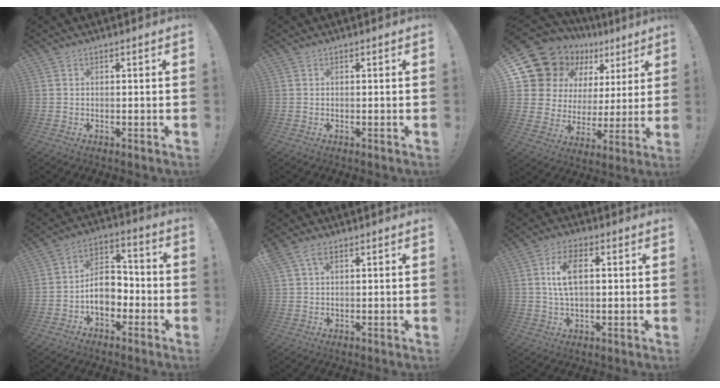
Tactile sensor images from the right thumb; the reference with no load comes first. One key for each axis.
{"total": 0.0}
{"total": 15.5, "fx": 12.0, "fy": 8.5, "fz": 5.1, "tx": -0.093, "ty": -0.094, "tz": 0.238}
{"total": 10.9, "fx": -3.2, "fy": 8.0, "fz": 6.7, "tx": -0.105, "ty": 0.021, "tz": -0.052}
{"total": 4.1, "fx": 2.0, "fy": 2.2, "fz": 2.8, "tx": -0.053, "ty": -0.001, "tz": 0.039}
{"total": 8.7, "fx": 1.5, "fy": 4.4, "fz": 7.4, "tx": -0.128, "ty": -0.002, "tz": 0.023}